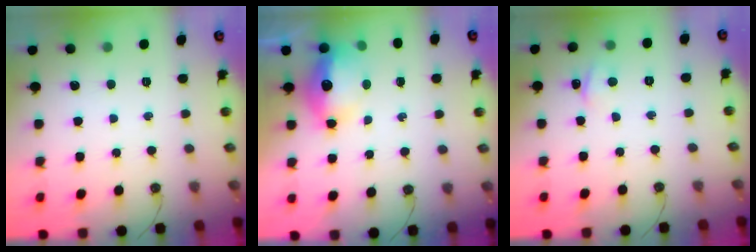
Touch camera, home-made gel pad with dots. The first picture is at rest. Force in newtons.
{"total": 11.5, "press": 11.5, "slide": 1.1}
{"total": 1.9, "press": 1.9, "slide": 0.2}